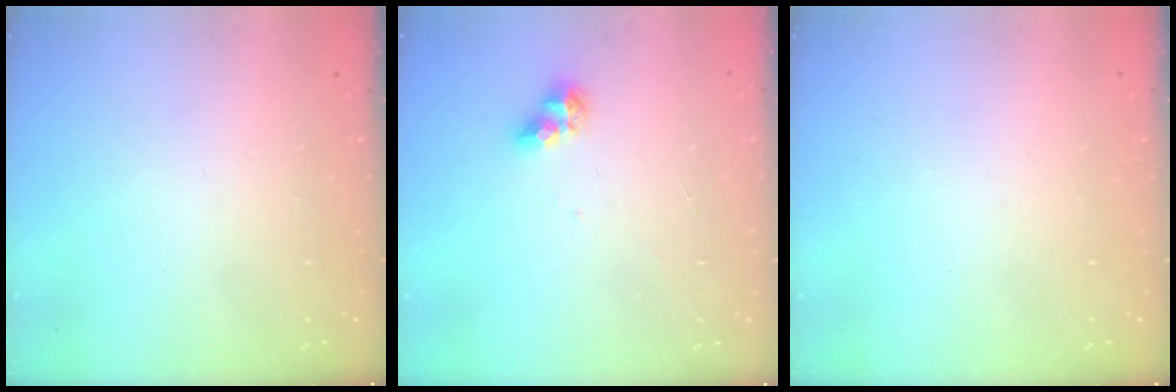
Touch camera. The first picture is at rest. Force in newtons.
{"total": 8.1, "press": 8.1, "slide": 1.0}
{"total": 0.0}